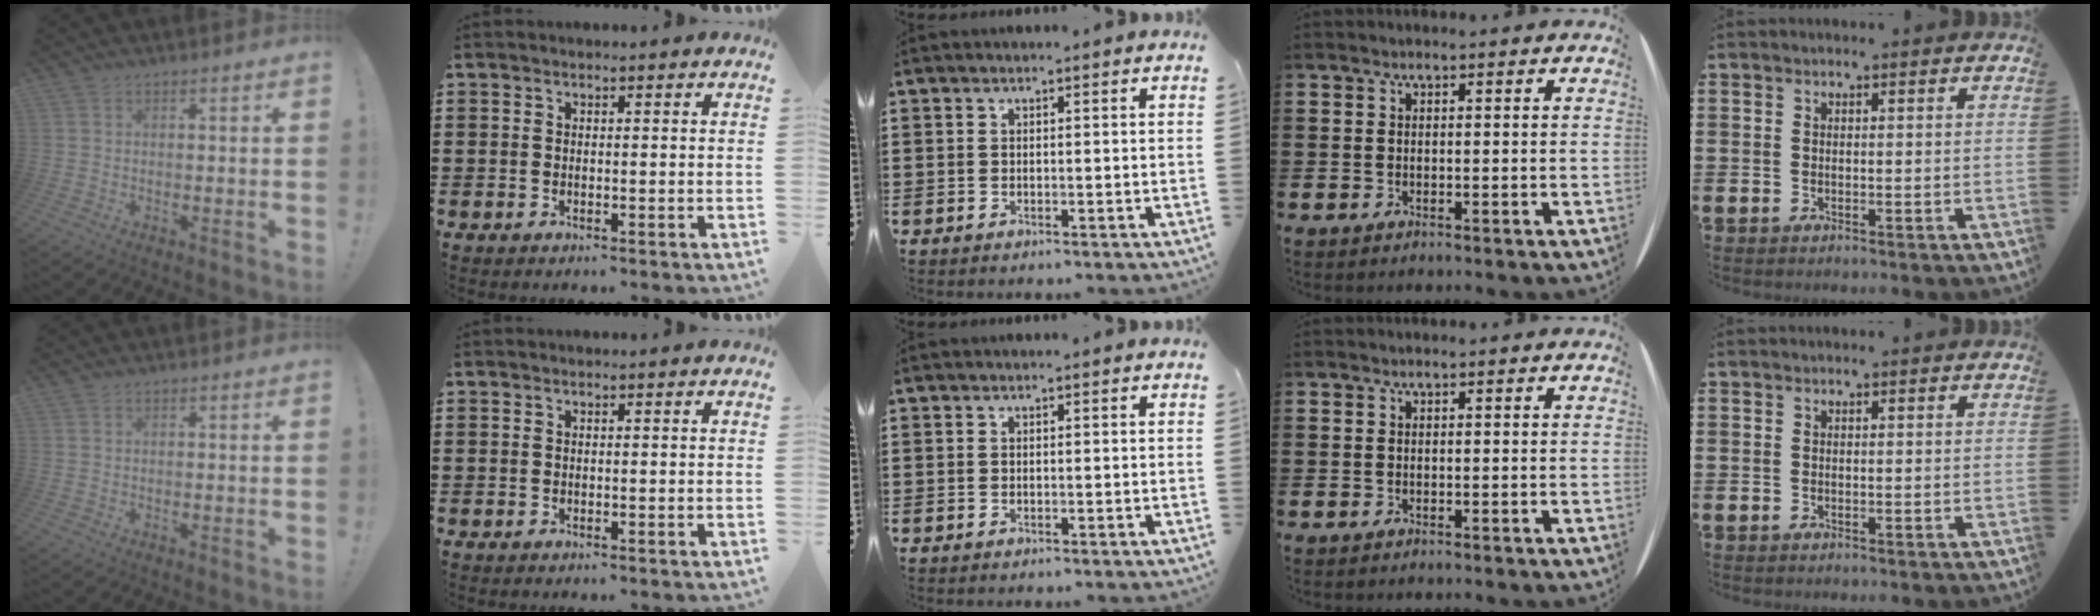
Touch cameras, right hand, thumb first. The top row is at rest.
{}